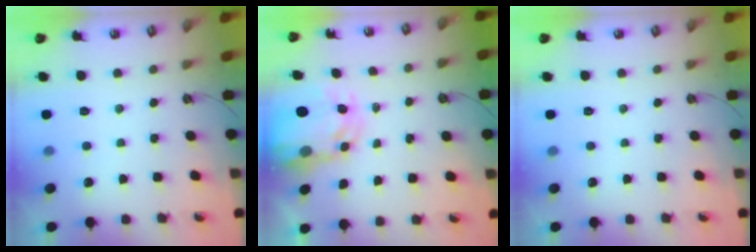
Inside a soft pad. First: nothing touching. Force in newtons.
{"total": 6.1, "press": 6.1, "slide": 0.6}
{"total": 0.0}